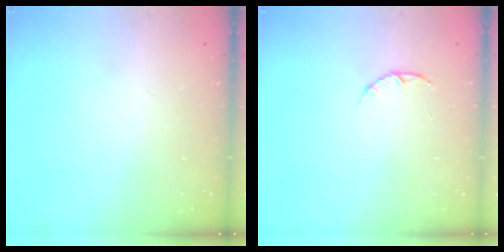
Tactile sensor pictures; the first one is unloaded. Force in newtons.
{"total": 1.4, "press": 1.3, "slide": 0.3}